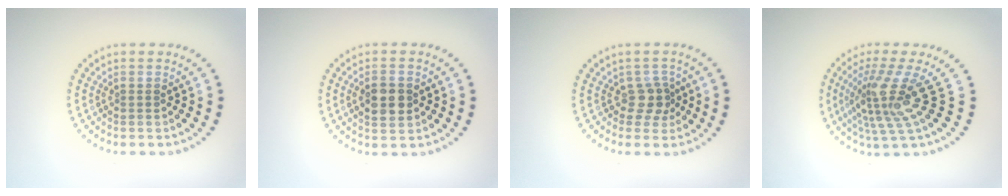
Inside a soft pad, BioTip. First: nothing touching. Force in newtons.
{"total": 3.2, "press": 3.2, "slide": 0.2}
{"total": 2.0, "press": 1.6, "slide": 1.2}
{"total": 4.7, "press": 3.1, "slide": 3.6}